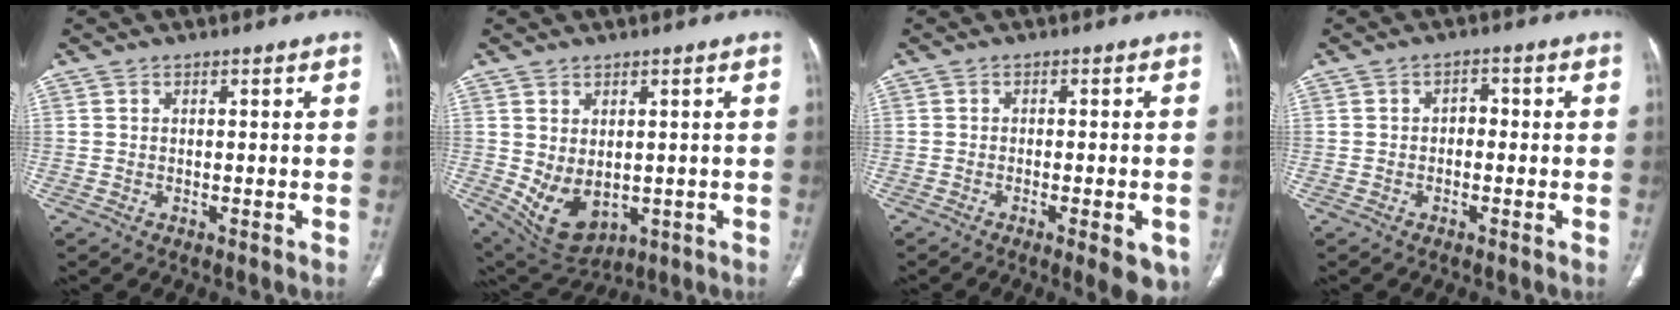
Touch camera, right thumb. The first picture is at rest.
{"total": 9.1, "force": [-0.7, 6.0, 6.8], "torque": [-0.106, -0.008, 0.019]}
{"total": 7.7, "force": [-3.6, 2.1, 6.5], "torque": [-0.074, -0.001, -0.045]}
{"total": 2.0, "force": [-0.4, 1.5, 1.2], "torque": [-0.007, 0.010, -0.014]}